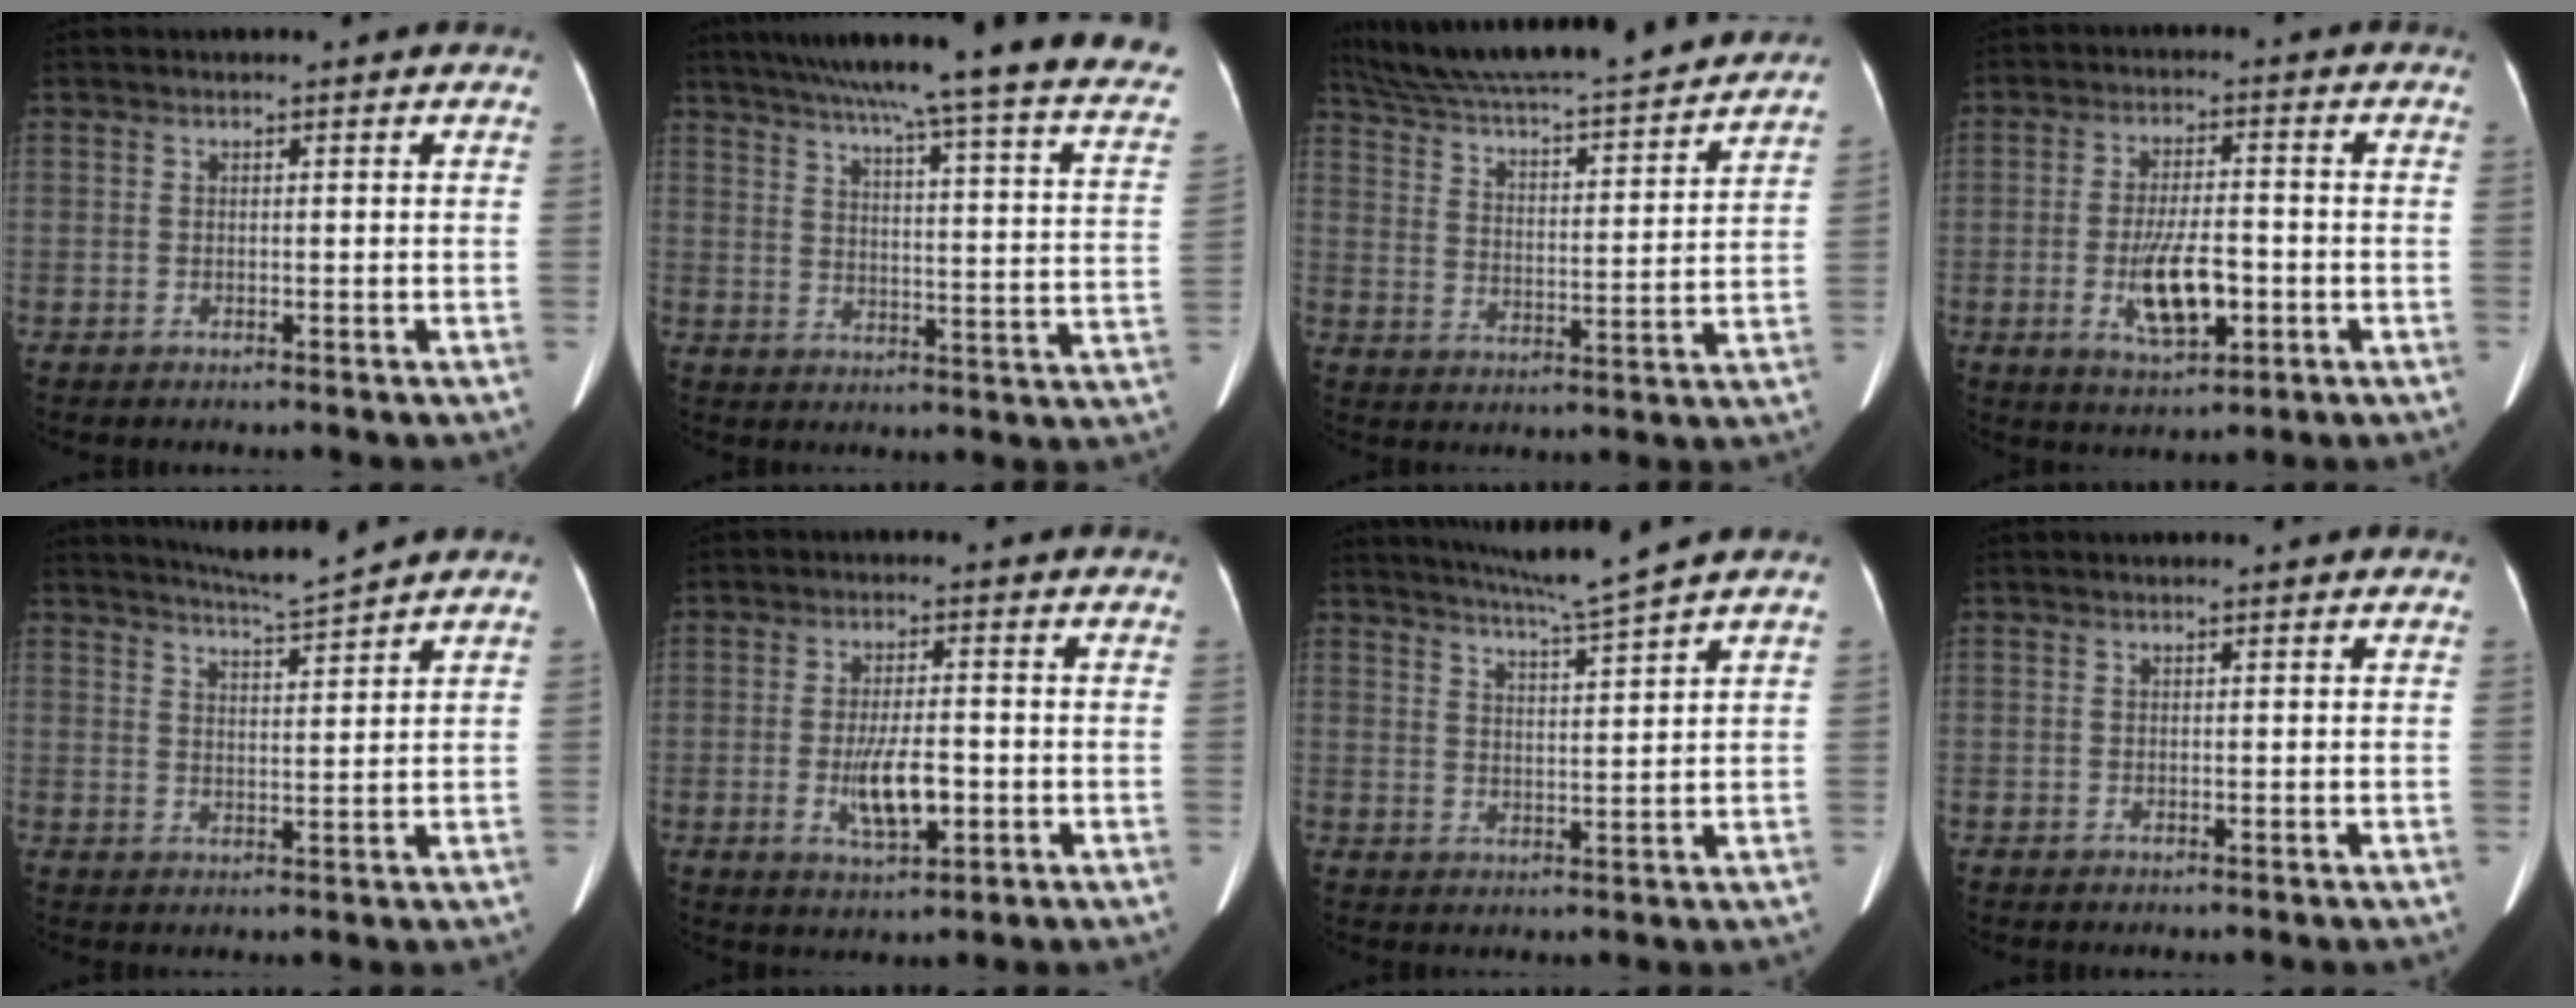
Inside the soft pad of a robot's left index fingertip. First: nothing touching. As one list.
[{"total": 28.4, "force": [23.2, 0.8, 16.5], "torque": [-0.216, -0.041, 0.283]}, {"total": 24.4, "force": [22.2, 1.6, 10.1], "torque": [-0.178, -0.006, 0.319]}, {"total": 8.4, "force": [-2.3, 2.9, 7.5], "torque": [-0.145, -0.005, -0.036]}, {"total": 5.1, "force": [4.7, -1.5, 1.1], "torque": [-0.024, -0.012, 0.083]}, {"total": 6.8, "force": [-1.7, 2.1, 6.3], "torque": [-0.121, -0.008, -0.026]}, {"total": 7.1, "force": [6.2, -2.2, 2.9], "torque": [-0.050, -0.011, 0.106]}, {"total": 0.0}]